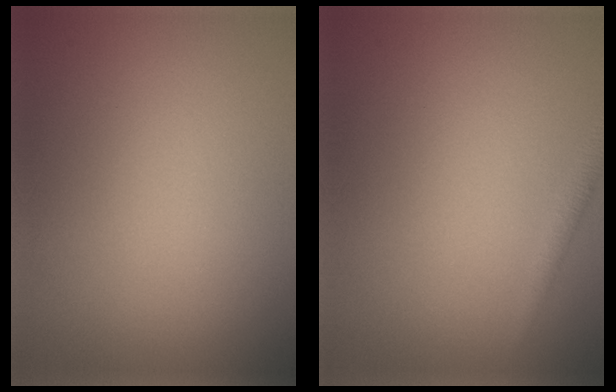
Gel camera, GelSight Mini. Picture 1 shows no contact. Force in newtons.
{"total": 1.4, "press": 1.4, "slide": 0.0}